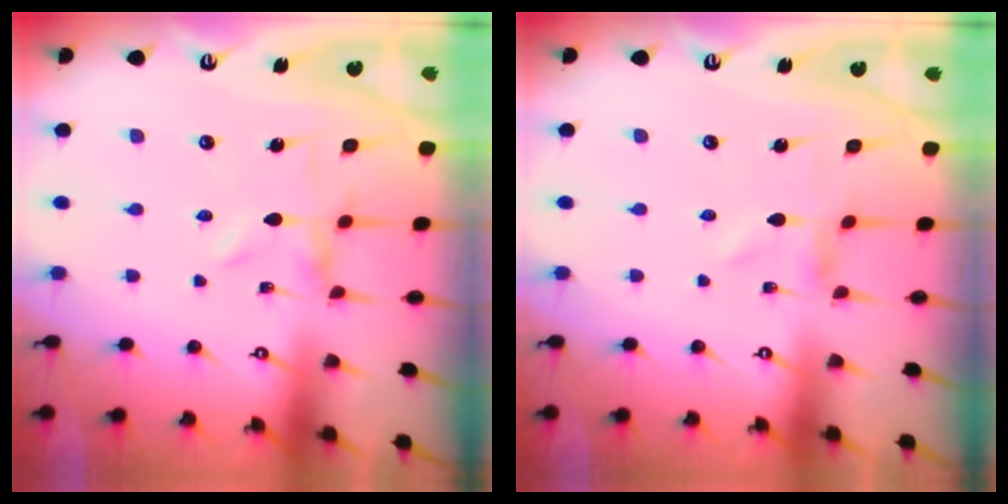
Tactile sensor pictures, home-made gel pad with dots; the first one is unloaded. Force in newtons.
{"total": 0.0}